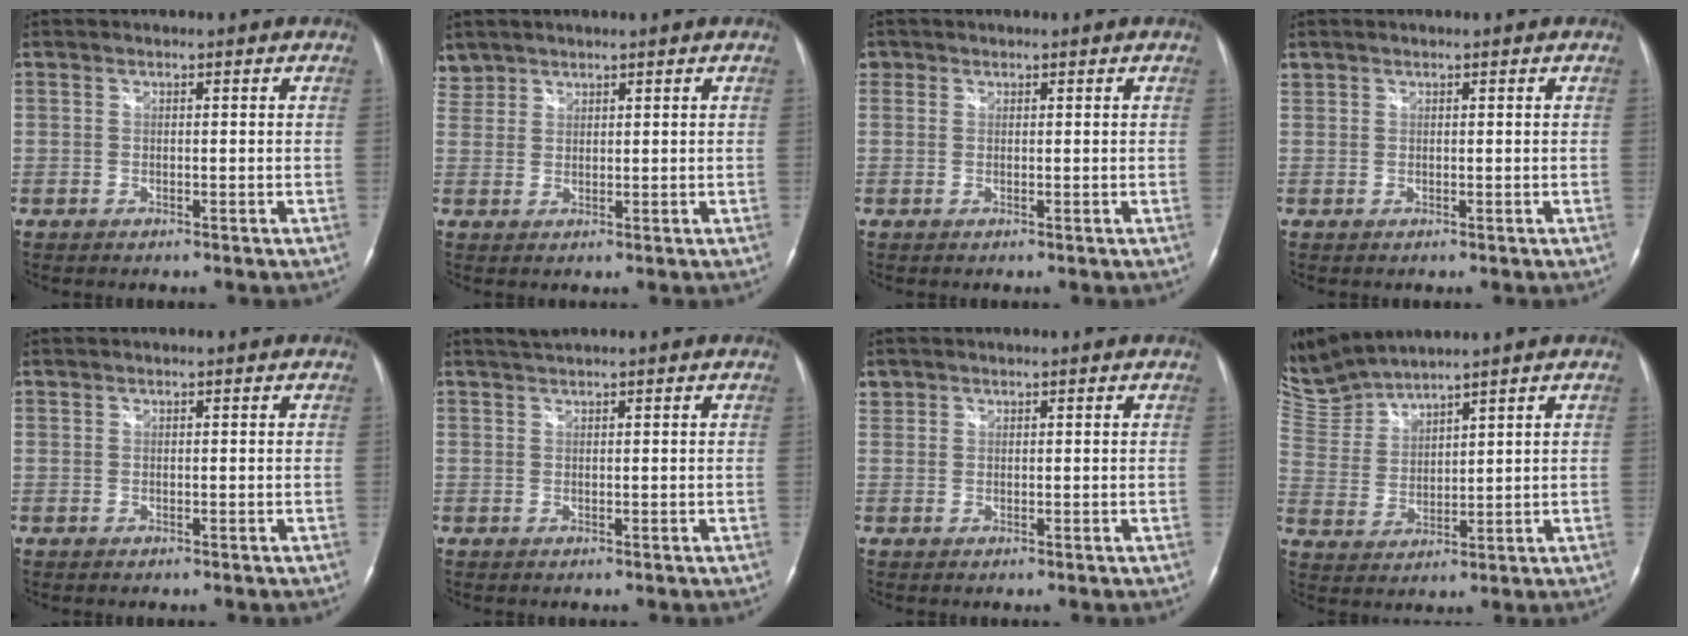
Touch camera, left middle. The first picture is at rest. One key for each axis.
{"total": 3.0, "fx": 2.5, "fy": 1.5, "fz": -0.4, "tx": 0.013, "ty": 0.009, "tz": 0.050}
{"total": 1.5, "fx": 0.7, "fy": 1.3, "fz": 0.2, "tx": 0.007, "ty": 0.007, "tz": 0.009}
{"total": 0.9, "fx": 0.7, "fy": 0.6, "fz": 0.0, "tx": 0.000, "ty": 0.014, "tz": 0.013}
{"total": 0.0}
{"total": 1.3, "fx": 1.2, "fy": -0.4, "fz": 0.3, "tx": -0.007, "ty": 0.010, "tz": 0.029}
{"total": 1.4, "fx": 1.0, "fy": 1.0, "fz": -0.1, "tx": 0.007, "ty": 0.010, "tz": 0.017}
{"total": 8.0, "fx": 7.9, "fy": -0.7, "fz": 0.8, "tx": -0.048, "ty": 0.012, "tz": 0.179}